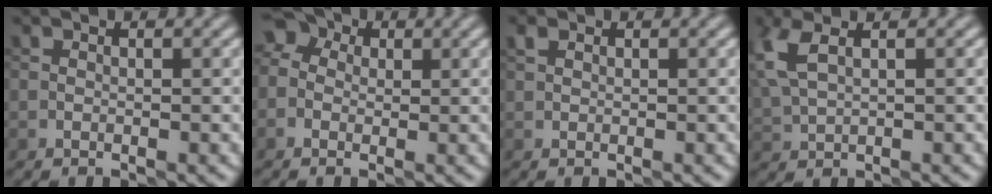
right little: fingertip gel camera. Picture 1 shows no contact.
{"total": 4.5, "force": [1.2, 3.6, 2.4], "torque": [-0.031, 0.025, -0.014]}
{"total": 0.7, "force": [0.4, 0.4, 0.4], "torque": [-0.008, 0.004, 0.005]}
{"total": 3.7, "force": [1.8, 1.8, 2.7], "torque": [-0.075, 0.012, 0.045]}